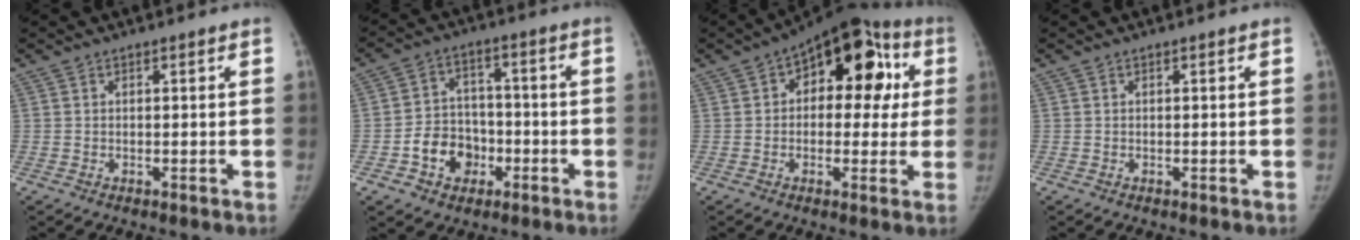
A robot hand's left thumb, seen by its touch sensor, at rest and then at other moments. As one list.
[{"total": 8.9, "force": [-3.6, 7.1, 3.9], "torque": [-0.031, 0.032, -0.062]}, {"total": 17.5, "force": [4.2, 10.1, 13.6], "torque": [-0.121, 0.030, 0.048]}, {"total": 0.0}]